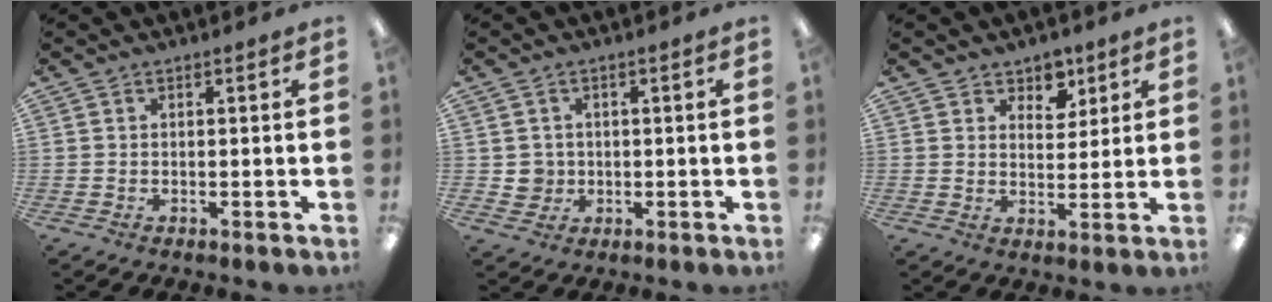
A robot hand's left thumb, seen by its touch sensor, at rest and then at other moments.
{"total": 3.4, "force": [0.4, 3.4, 0.3], "torque": [-0.005, 0.003, 0.006]}
{"total": 6.2, "force": [4.4, 4.2, 1.3], "torque": [-0.006, -0.024, 0.074]}